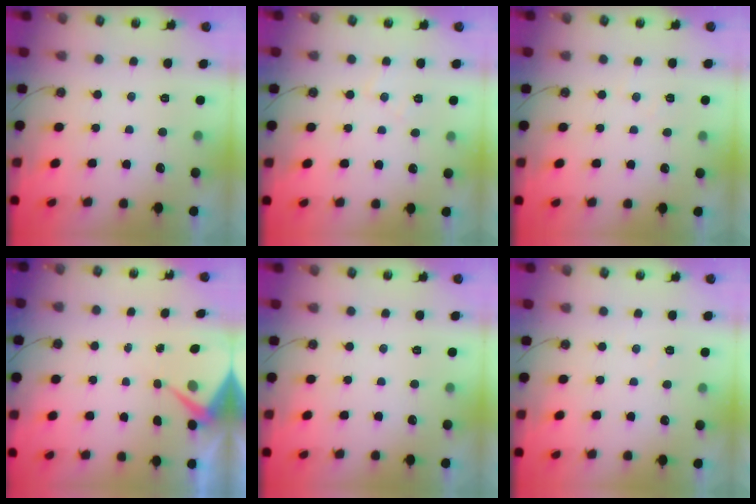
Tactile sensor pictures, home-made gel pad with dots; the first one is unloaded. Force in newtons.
{"total": 6.0, "press": 5.9, "slide": 1.0}
{"total": 3.9, "press": 3.9, "slide": 0.6}
{"total": 5.8, "press": 5.7, "slide": 0.7}
{"total": 0.0}
{"total": 3.0, "press": 3.0, "slide": 0.6}